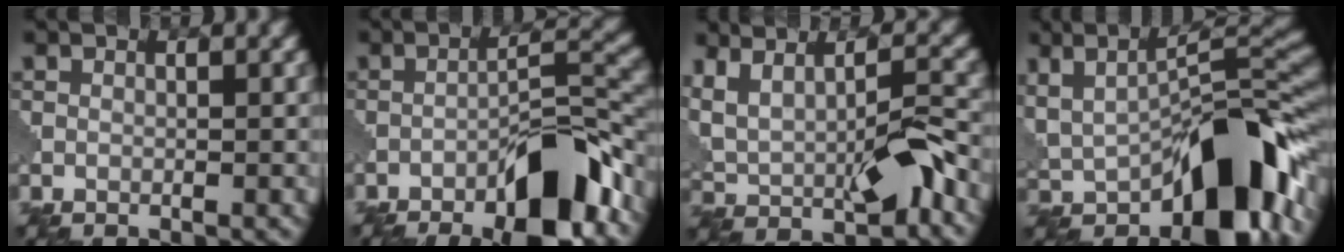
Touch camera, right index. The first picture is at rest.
{"total": 10.5, "force": [-6.7, 3.0, 7.6], "torque": [-0.104, 0.014, -0.116]}
{"total": 7.2, "force": [0.6, 3.1, 6.5], "torque": [-0.126, -0.006, 0.014]}
{"total": 12.2, "force": [-2.3, 5.0, 10.9], "torque": [-0.144, 0.008, -0.038]}